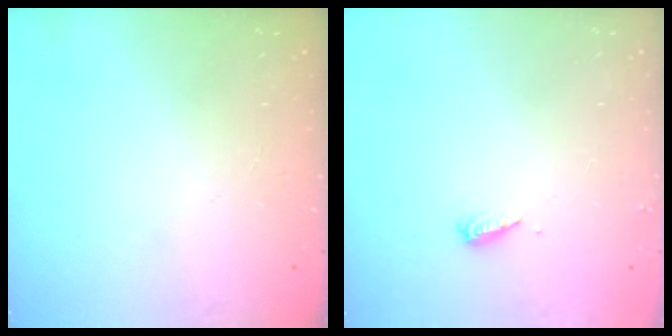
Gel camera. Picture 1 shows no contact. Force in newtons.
{"total": 4.4, "press": 4.4, "slide": 0.4}